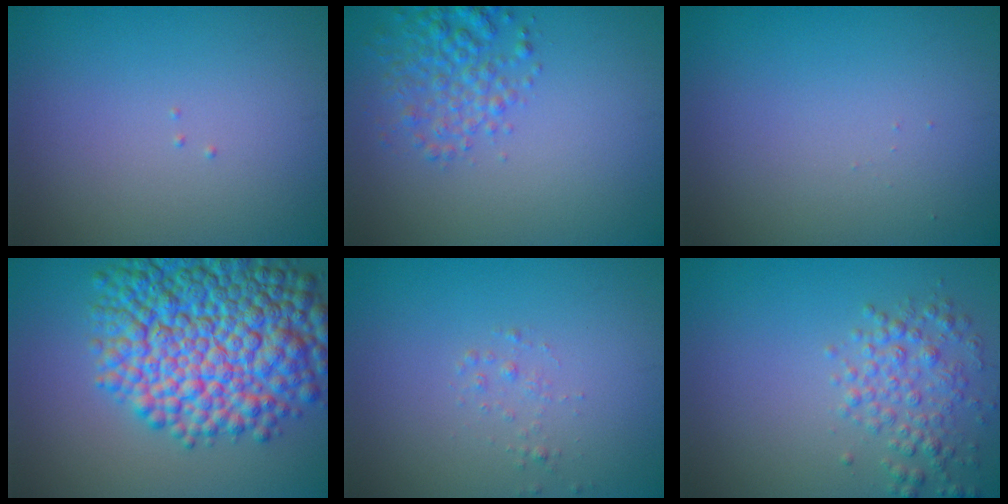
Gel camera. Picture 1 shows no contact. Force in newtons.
{"total": 3.4, "press": 3.4, "slide": 0.1}
{"total": 0.0}
{"total": 12.7, "press": 12.7, "slide": 0.3}
{"total": 0.8, "press": 0.8, "slide": 0.0}
{"total": 2.8, "press": 2.8, "slide": 0.1}